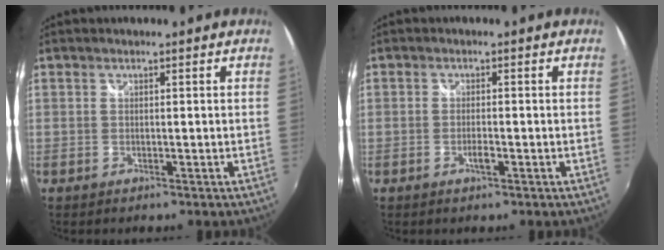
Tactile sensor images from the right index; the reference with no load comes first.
{"total": 1.6, "force": [-0.7, 0.4, 1.4], "torque": [-0.027, 0.001, -0.012]}